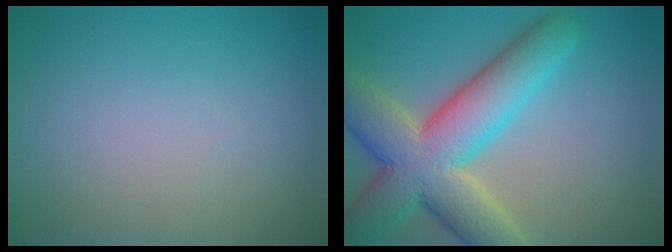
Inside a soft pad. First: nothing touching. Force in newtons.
{"total": 10.5, "press": 10.5, "slide": 0.6}